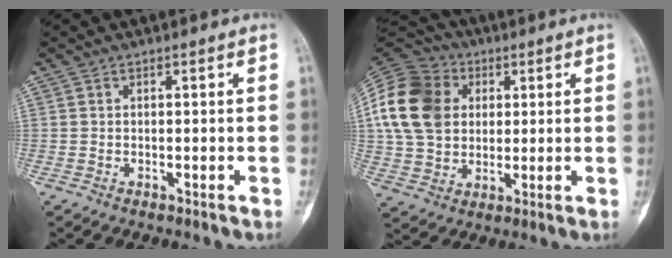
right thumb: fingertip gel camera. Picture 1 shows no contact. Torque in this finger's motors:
{"motor_torque": [0.85, 1.97, 1.41, -0.08, 0.23]}